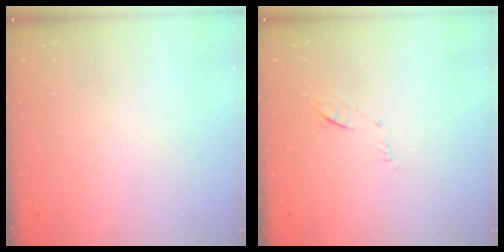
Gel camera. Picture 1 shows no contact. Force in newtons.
{"total": 8.0, "press": 7.9, "slide": 1.0}